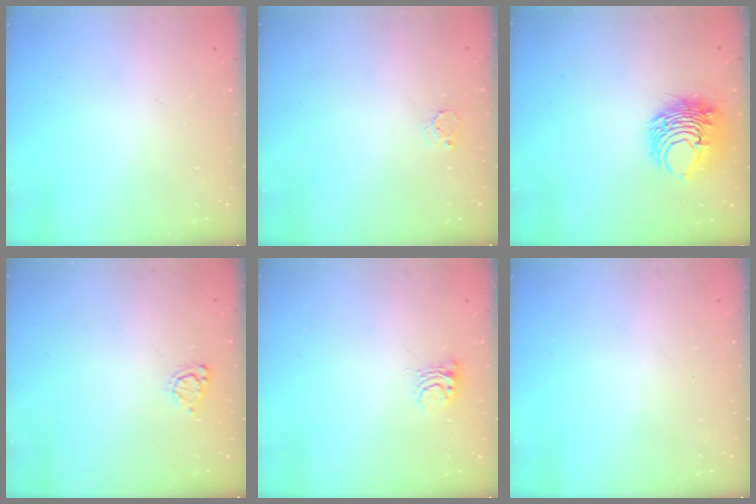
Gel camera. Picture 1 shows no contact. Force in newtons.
{"total": 3.2, "press": 3.2, "slide": 0.2}
{"total": 8.7, "press": 8.6, "slide": 1.2}
{"total": 4.5, "press": 4.5, "slide": 0.4}
{"total": 5.3, "press": 5.3, "slide": 0.3}
{"total": 0.0}